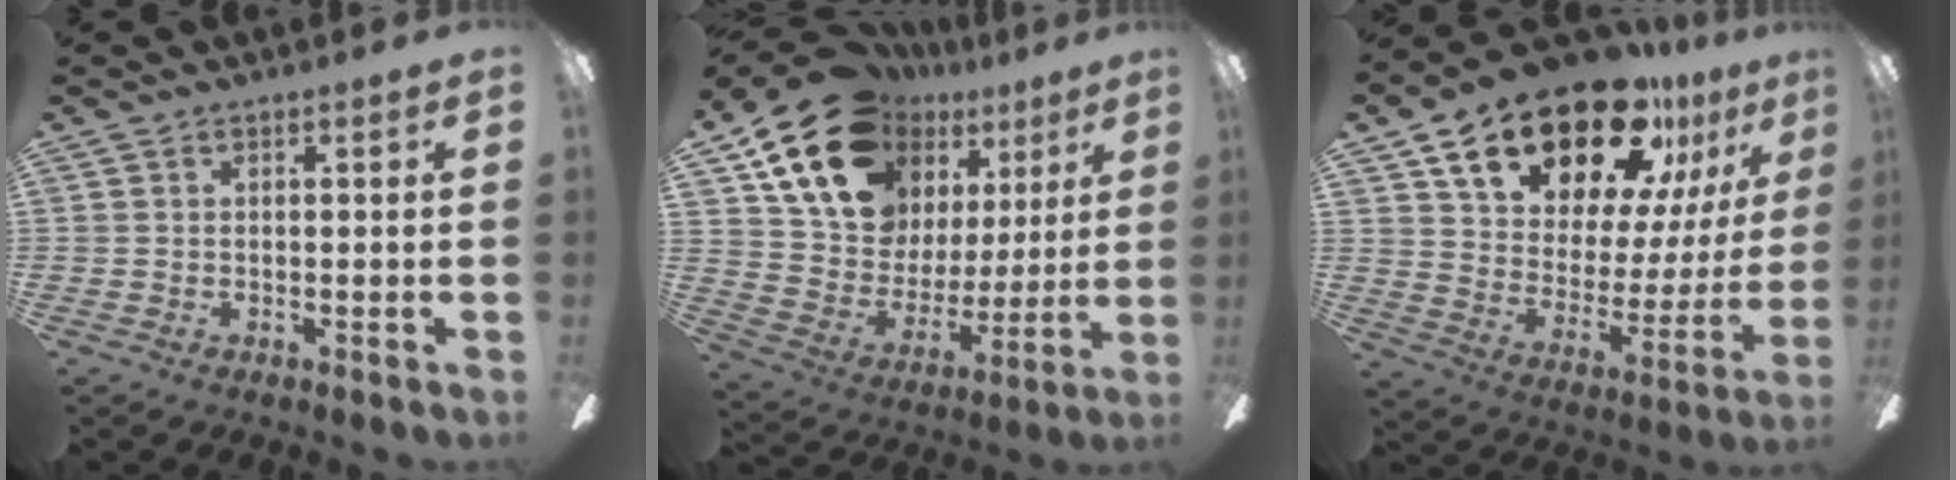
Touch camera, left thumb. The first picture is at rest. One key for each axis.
{"total": 21.0, "fx": 13.9, "fy": 12.9, "fz": 8.9, "tx": -0.175, "ty": -0.073, "tz": 0.265}
{"total": 24.8, "fx": 17.9, "fy": 11.5, "fz": 12.6, "tx": -0.211, "ty": -0.106, "tz": 0.317}